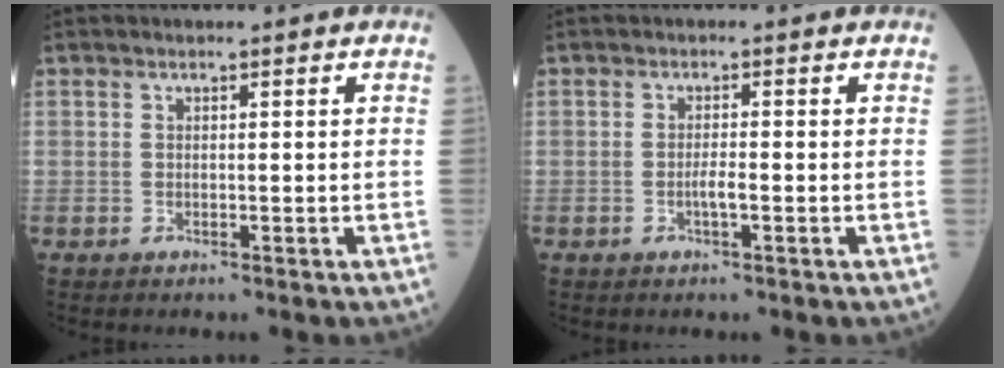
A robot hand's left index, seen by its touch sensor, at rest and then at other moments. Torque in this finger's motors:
{"motor_torque": [0.42, 0.26, 0.00, 0.01]}